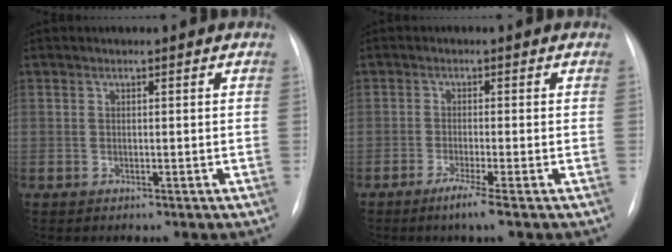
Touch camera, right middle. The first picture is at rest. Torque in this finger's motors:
{"motor_torque": [-0.19, -0.29, -0.01, 0.04]}